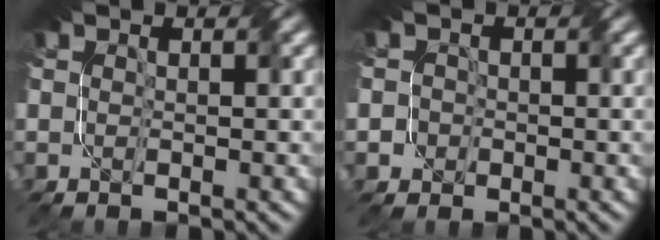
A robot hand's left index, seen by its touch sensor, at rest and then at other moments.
{"total": 1.6, "force": [-0.6, 1.5, 0.3], "torque": [0.011, 0.016, -0.027]}